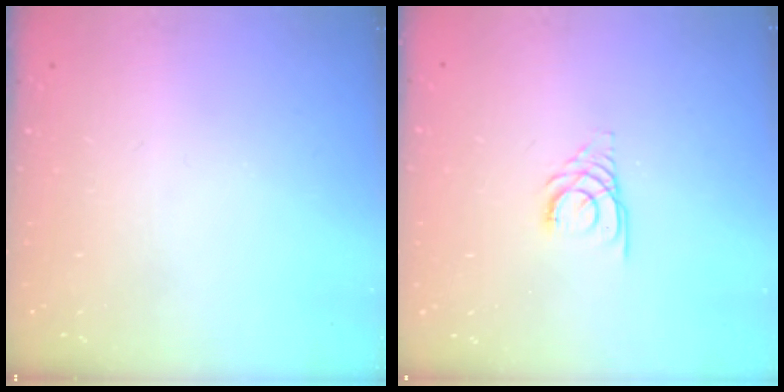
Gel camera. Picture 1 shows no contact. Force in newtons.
{"total": 2.7, "press": 2.7, "slide": 0.3}